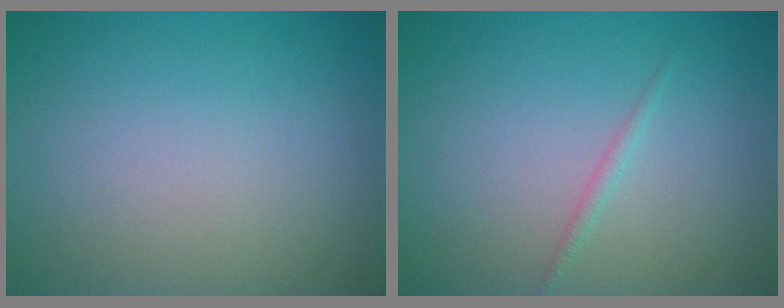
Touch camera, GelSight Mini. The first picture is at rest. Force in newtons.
{"total": 0.8, "press": 0.8, "slide": 0.1}